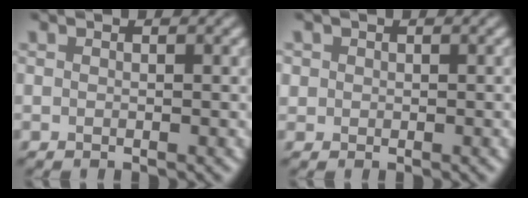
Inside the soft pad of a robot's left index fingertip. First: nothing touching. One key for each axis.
{"total": 0.8, "fx": 0.2, "fy": 0.8, "fz": 0.1, "tx": -0.002, "ty": -0.001, "tz": 0.006}